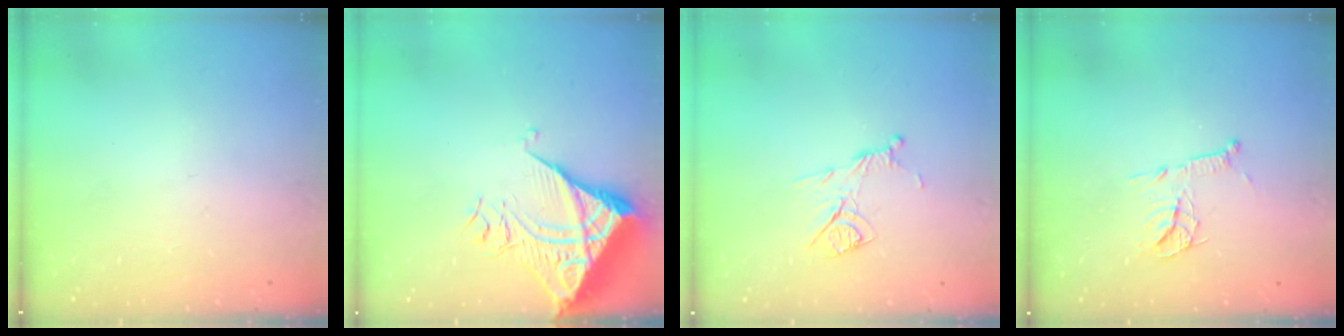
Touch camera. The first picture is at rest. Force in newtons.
{"total": 10.6, "press": 10.6, "slide": 1.1}
{"total": 9.2, "press": 9.2, "slide": 0.2}
{"total": 11.7, "press": 11.7, "slide": 0.7}